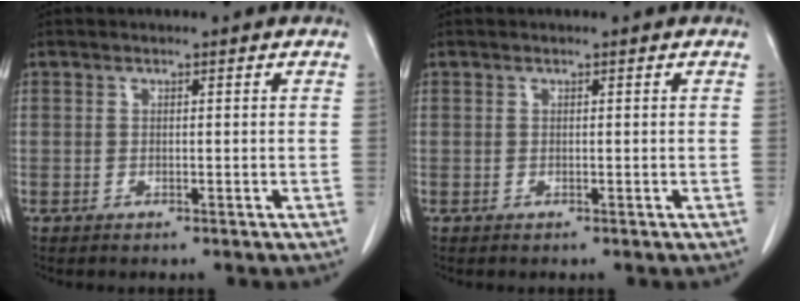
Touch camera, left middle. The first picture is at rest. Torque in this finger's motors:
{"motor_torque": [0.33, -0.25, -0.04, 0.00]}